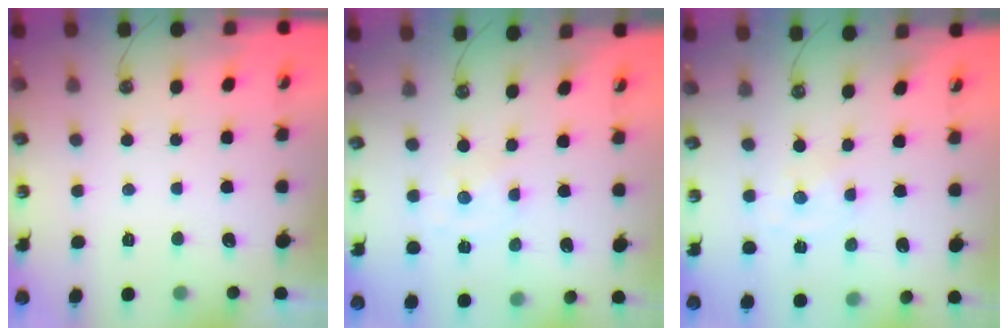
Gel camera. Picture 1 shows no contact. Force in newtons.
{"total": 0.0}
{"total": 0.0}